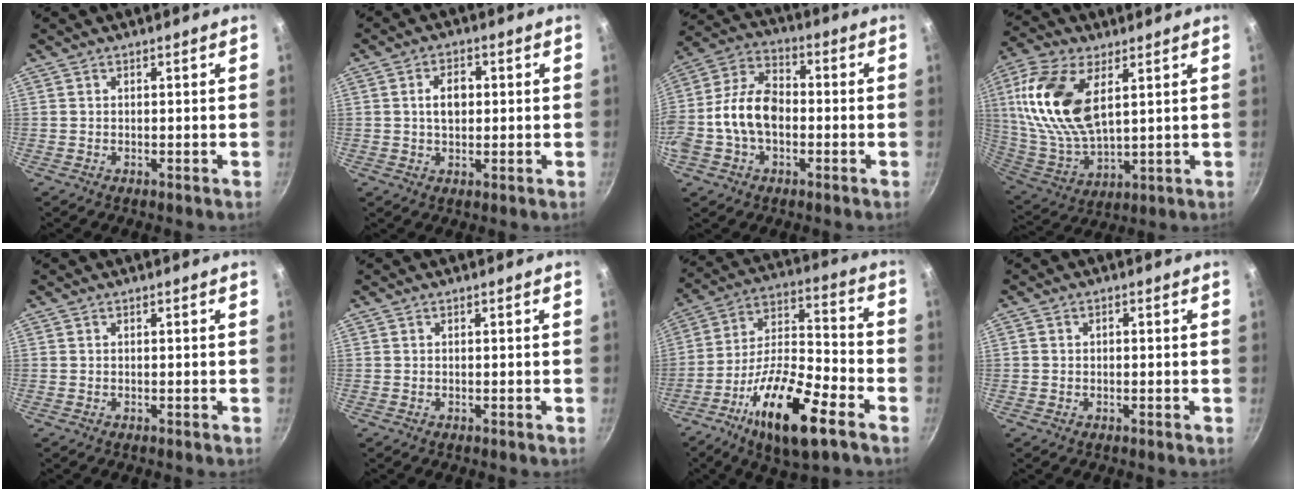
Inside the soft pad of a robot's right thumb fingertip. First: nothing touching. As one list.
[{"total": 4.9, "force": [0.6, 3.3, 3.6], "torque": [-0.043, 0.008, 0.008]}, {"total": 13.0, "force": [-1.9, 8.7, 9.4], "torque": [-0.156, 0.040, -0.050]}, {"total": 18.7, "force": [5.8, 9.8, 14.8], "torque": [-0.292, -0.019, 0.118]}, {"total": 0.0}, {"total": 0.0}, {"total": 19.8, "force": [-10.3, 6.1, 15.8], "torque": [-0.262, 0.049, -0.189]}, {"total": 0.8, "force": [-0.2, 0.6, 0.4], "torque": [-0.009, 0.005, -0.006]}]